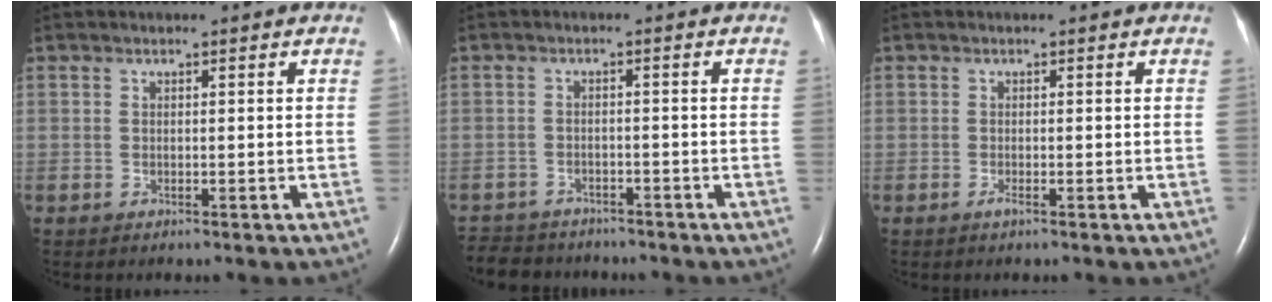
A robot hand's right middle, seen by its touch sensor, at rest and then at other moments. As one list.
[{"total": 8.4, "force": [-7.6, 3.2, 1.7], "torque": [-0.037, -0.003, -0.111]}, {"total": 0.7, "force": [-0.4, 0.0, 0.5], "torque": [-0.013, -0.002, -0.008]}]